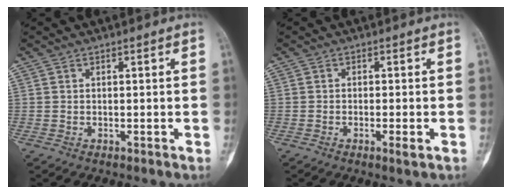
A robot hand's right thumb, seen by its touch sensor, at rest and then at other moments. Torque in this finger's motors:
{"motor_torque": [-0.43, 0.12, -0.26, -0.08, -0.07]}